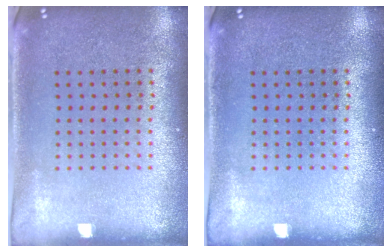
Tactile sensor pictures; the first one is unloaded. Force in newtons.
{"total": 0.0}